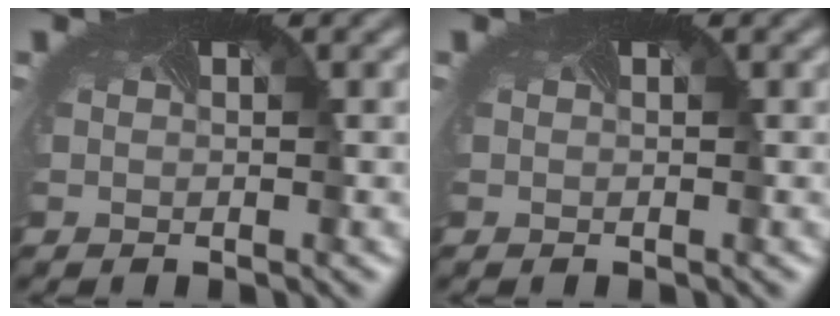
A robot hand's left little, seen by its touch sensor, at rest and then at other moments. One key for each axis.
{"total": 0.0}